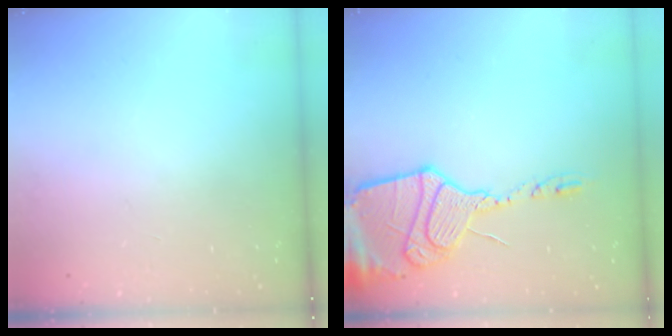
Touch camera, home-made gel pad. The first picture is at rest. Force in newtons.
{"total": 18.1, "press": 17.9, "slide": 2.4}